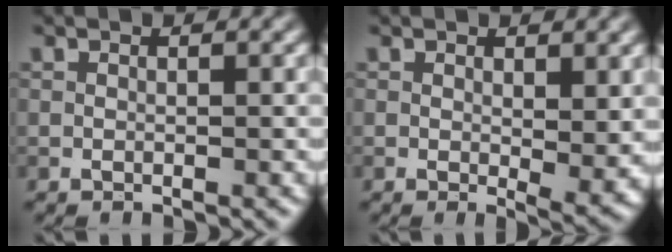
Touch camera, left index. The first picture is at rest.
{"total": 3.1, "force": [0.7, 1.2, 2.8], "torque": [-0.038, -0.012, 0.013]}